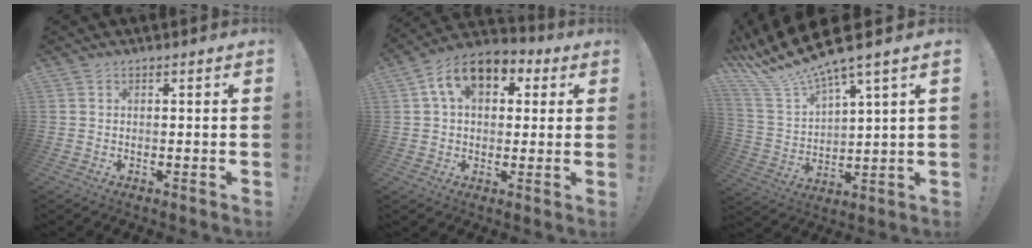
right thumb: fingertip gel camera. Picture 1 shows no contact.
{"total": 12.6, "force": [4.8, 8.2, 8.3], "torque": [-0.133, -0.005, 0.089]}
{"total": 13.4, "force": [11.2, 1.9, 7.2], "torque": [-0.160, -0.081, 0.197]}